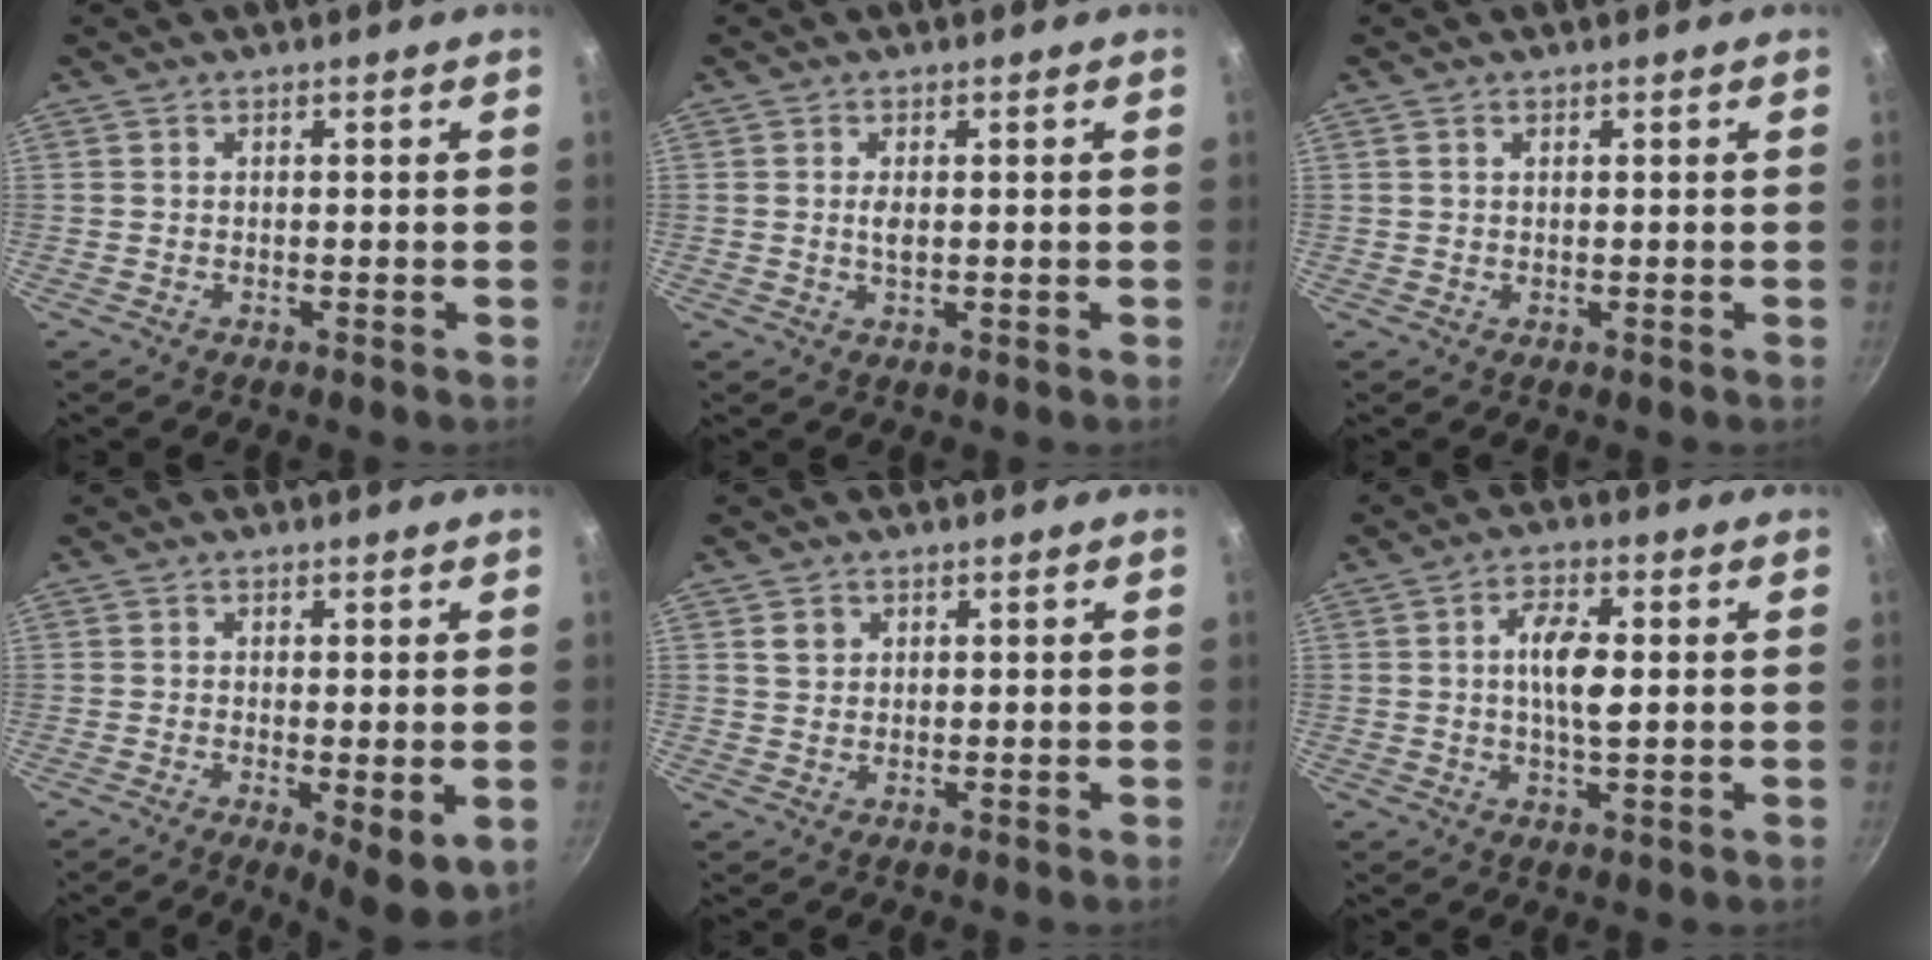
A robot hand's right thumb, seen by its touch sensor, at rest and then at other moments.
{"total": 2.0, "force": [0.2, 0.9, 1.7], "torque": [-0.031, -0.003, 0.003]}
{"total": 0.8, "force": [0.5, 0.4, 0.4], "torque": [-0.007, -0.002, 0.009]}
{"total": 7.0, "force": [-1.8, 2.1, 6.5], "torque": [-0.099, -0.022, -0.025]}
{"total": 2.7, "force": [1.2, 2.2, 1.0], "torque": [-0.009, -0.005, 0.022]}
{"total": 6.8, "force": [0.7, 2.5, 6.3], "torque": [-0.115, -0.001, 0.008]}